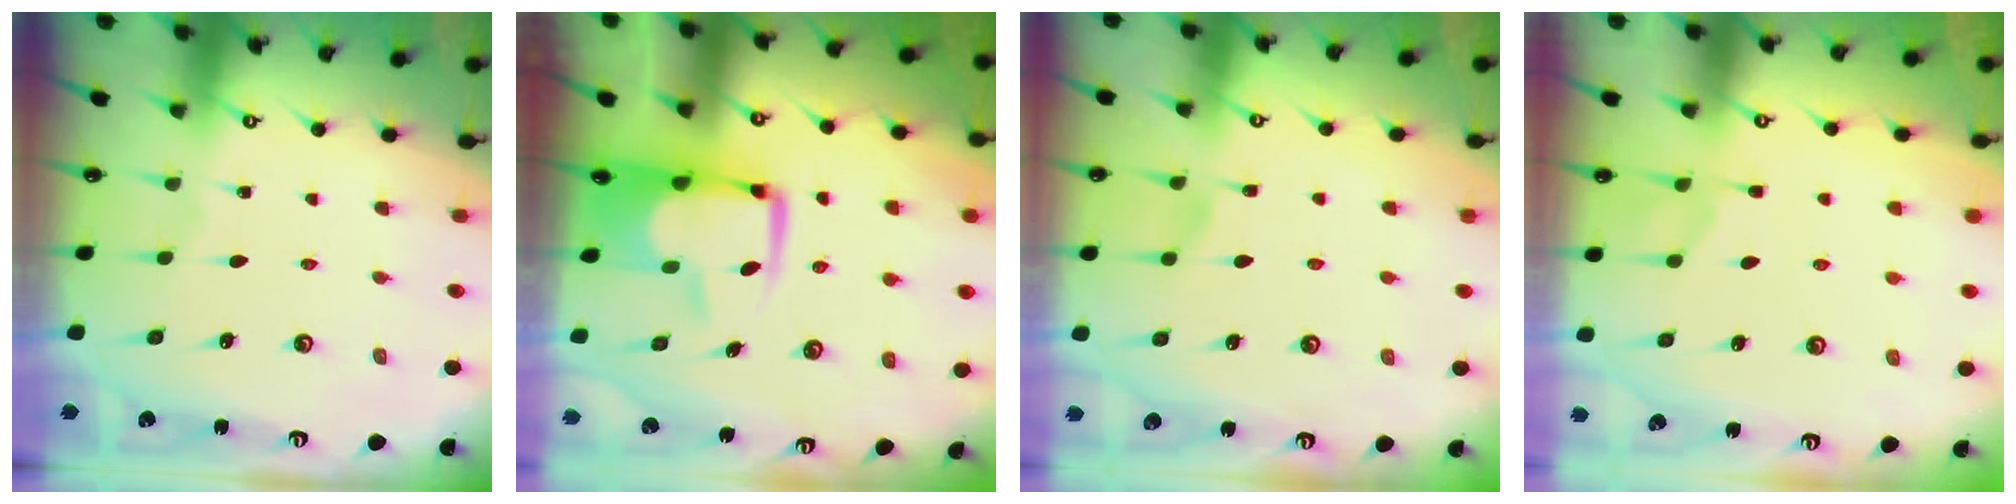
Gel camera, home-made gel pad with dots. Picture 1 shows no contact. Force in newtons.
{"total": 8.3, "press": 8.1, "slide": 1.4}
{"total": 3.7, "press": 3.7, "slide": 0.4}
{"total": 1.7, "press": 1.4, "slide": 0.9}